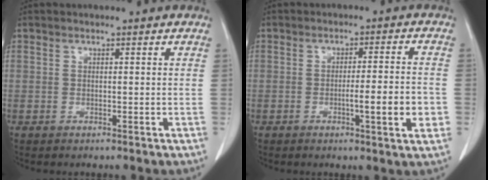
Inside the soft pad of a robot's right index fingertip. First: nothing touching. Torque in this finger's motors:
{"motor_torque": [1.21, -0.46, 0.50, 0.07]}